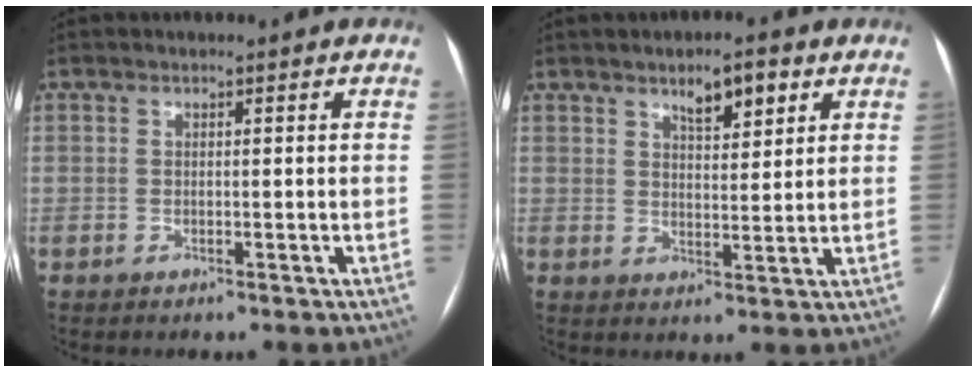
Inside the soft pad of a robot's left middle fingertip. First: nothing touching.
{"total": 5.4, "force": [3.3, 1.7, 3.9], "torque": [-0.064, 0.004, 0.053]}